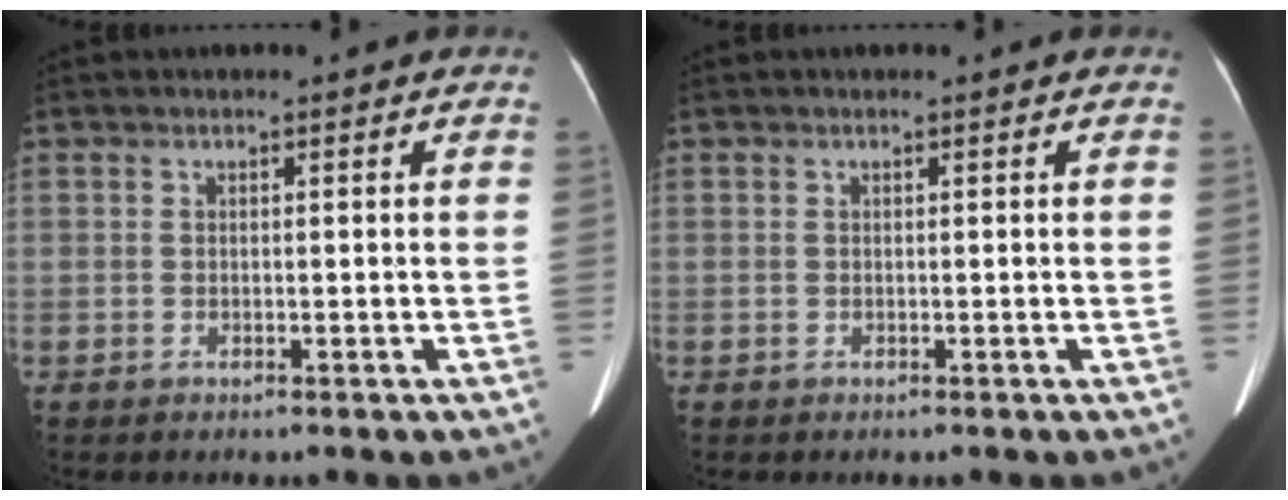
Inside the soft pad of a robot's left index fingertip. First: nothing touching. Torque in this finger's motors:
{"motor_torque": [0.10, 0.00, 0.03, 0.01]}